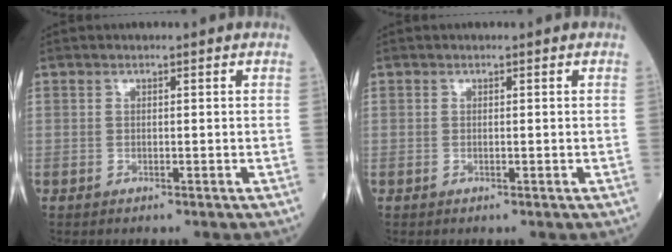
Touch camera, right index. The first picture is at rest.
{"total": 0.0}